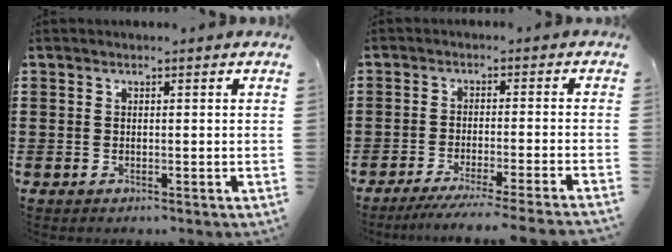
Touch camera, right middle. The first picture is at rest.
{"total": 4.1, "force": [-3.5, -0.6, 2.0], "torque": [-0.033, -0.011, -0.068]}